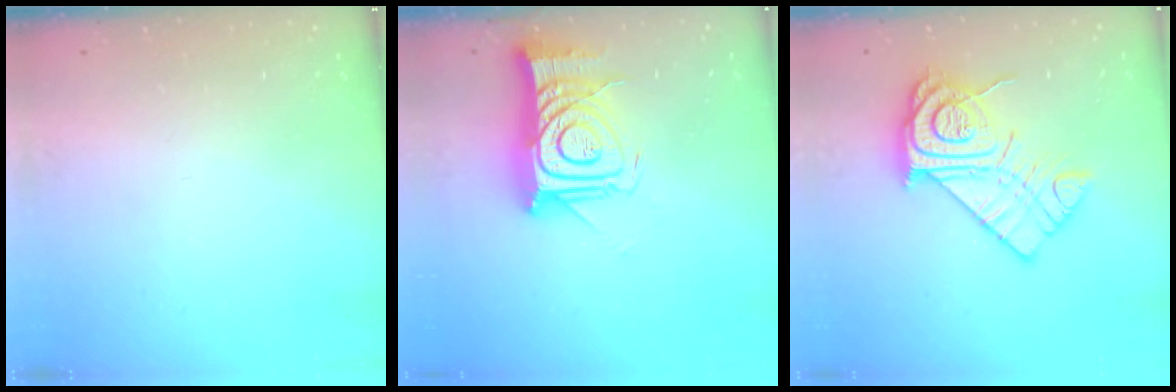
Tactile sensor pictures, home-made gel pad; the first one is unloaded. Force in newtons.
{"total": 16.2, "press": 16.2, "slide": 1.1}
{"total": 17.3, "press": 17.2, "slide": 1.3}